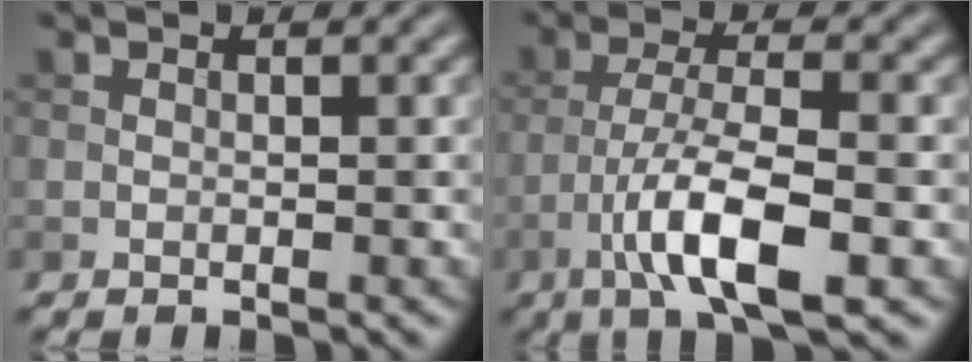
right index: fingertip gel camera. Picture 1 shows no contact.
{"total": 7.9, "force": [-3.4, 2.2, 6.8], "torque": [-0.123, 0.006, -0.067]}